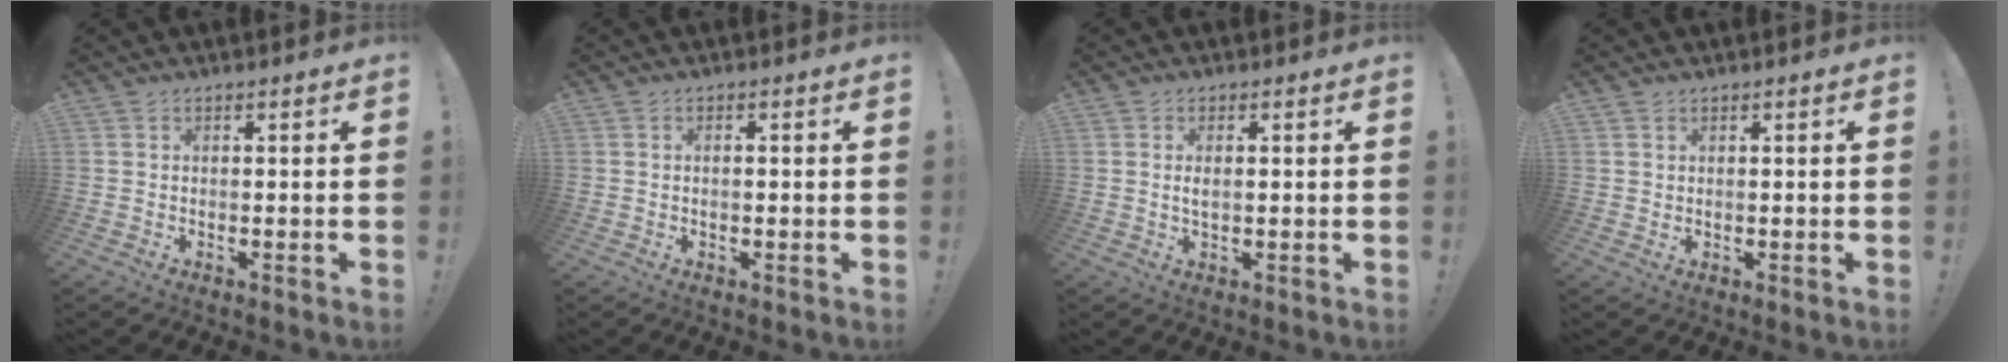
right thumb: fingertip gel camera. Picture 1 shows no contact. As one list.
[{"total": 1.0, "force": [-0.2, 0.4, 0.9], "torque": [-0.008, 0.000, -0.006]}, {"total": 2.2, "force": [0.2, 0.9, 2.0], "torque": [-0.032, -0.001, 0.002]}, {"total": 1.0, "force": [0.7, 0.6, 0.2], "torque": [0.000, -0.002, 0.013]}]